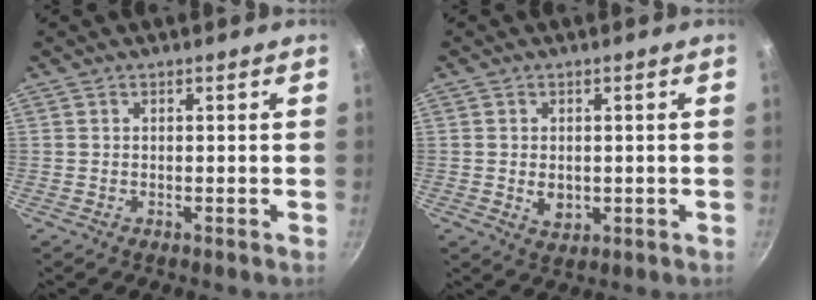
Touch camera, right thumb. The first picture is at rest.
{"total": 3.7, "force": [-0.3, 2.8, 2.4], "torque": [-0.032, -0.004, 0.002]}